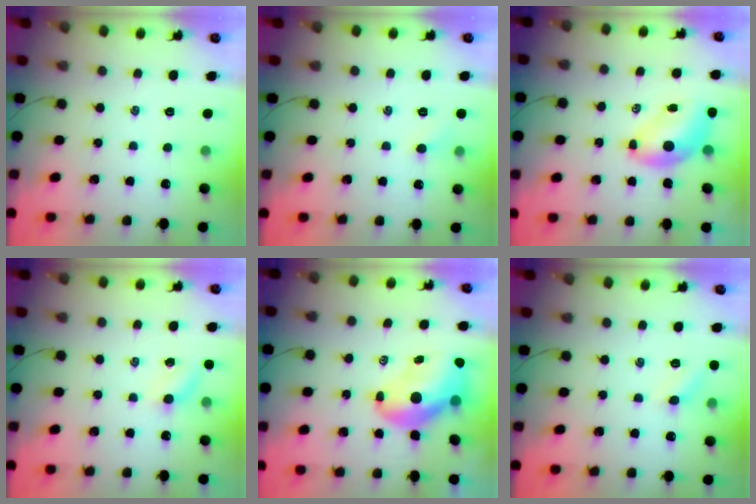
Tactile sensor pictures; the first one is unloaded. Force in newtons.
{"total": 3.8, "press": 3.6, "slide": 1.2}
{"total": 7.0, "press": 6.8, "slide": 1.4}
{"total": 5.7, "press": 5.6, "slide": 1.2}
{"total": 10.9, "press": 10.4, "slide": 3.1}
{"total": 5.5, "press": 5.2, "slide": 1.7}